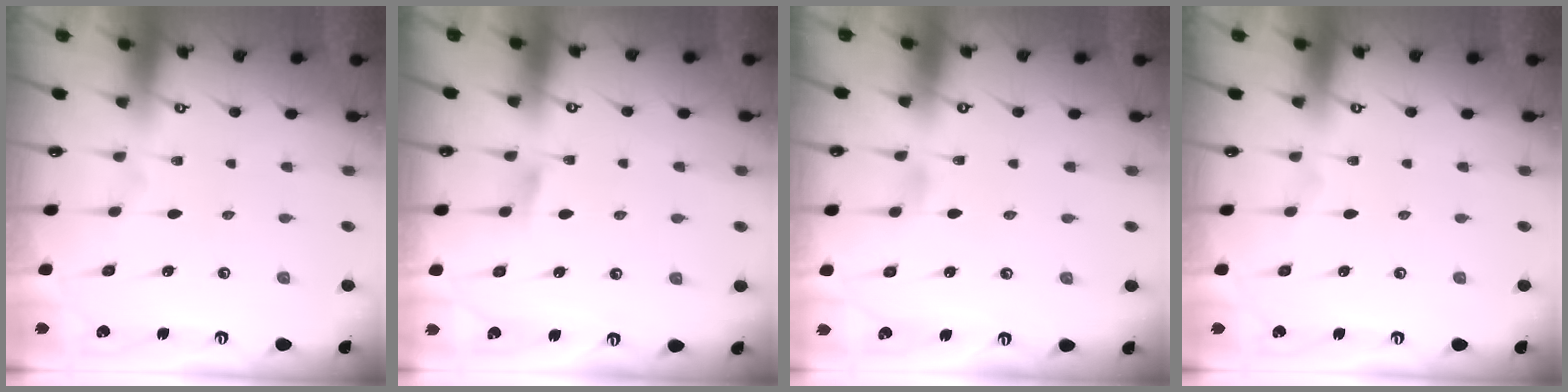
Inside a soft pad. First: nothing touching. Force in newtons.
{"total": 4.6, "press": 4.5, "slide": 0.5}
{"total": 2.6, "press": 2.6, "slide": 0.3}
{"total": 0.0}